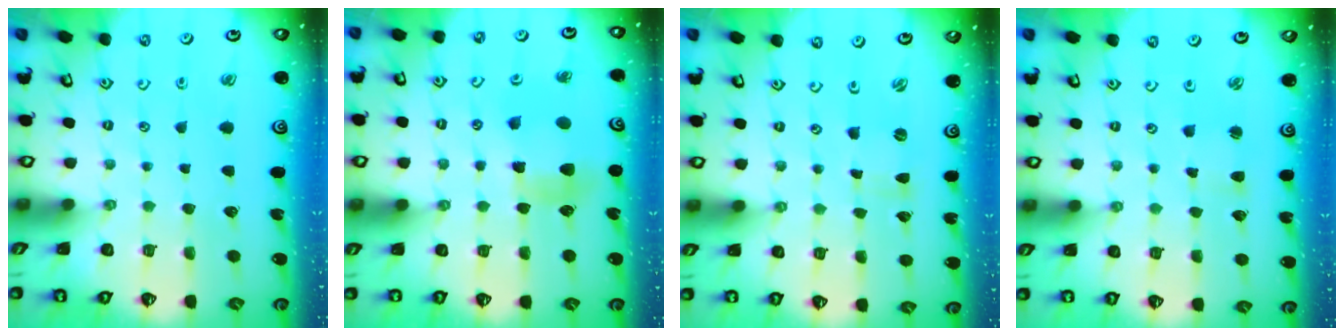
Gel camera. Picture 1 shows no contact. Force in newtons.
{"total": 7.1, "press": 7.1, "slide": 0.6}
{"total": 0.0}
{"total": 2.8, "press": 2.8, "slide": 0.3}